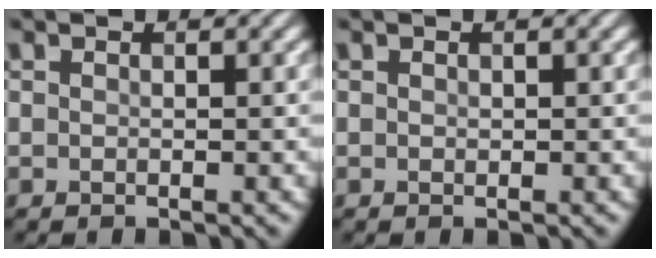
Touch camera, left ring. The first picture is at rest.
{"total": 0.0}